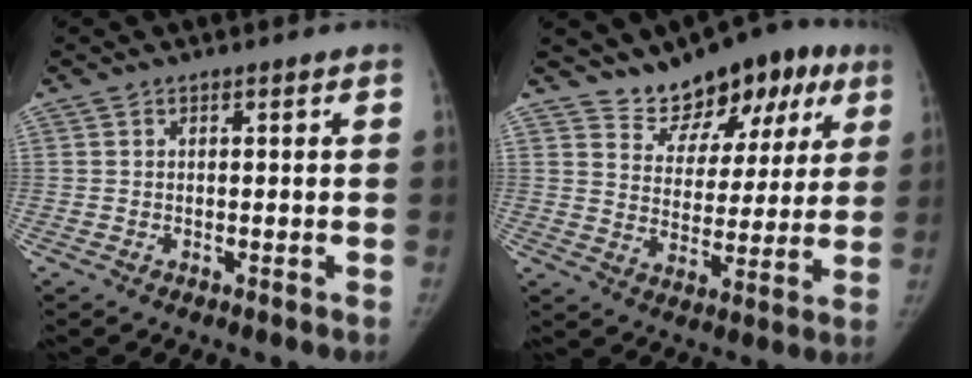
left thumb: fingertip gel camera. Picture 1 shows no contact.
{"total": 13.6, "force": [9.0, 7.9, 6.5], "torque": [-0.039, -0.028, 0.141]}